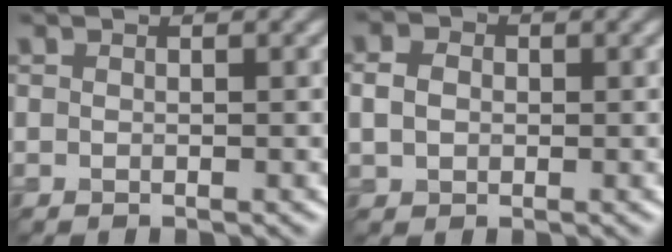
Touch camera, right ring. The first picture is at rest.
{"total": 2.5, "force": [0.0, 2.0, 1.4], "torque": [-0.037, 0.004, -0.006]}